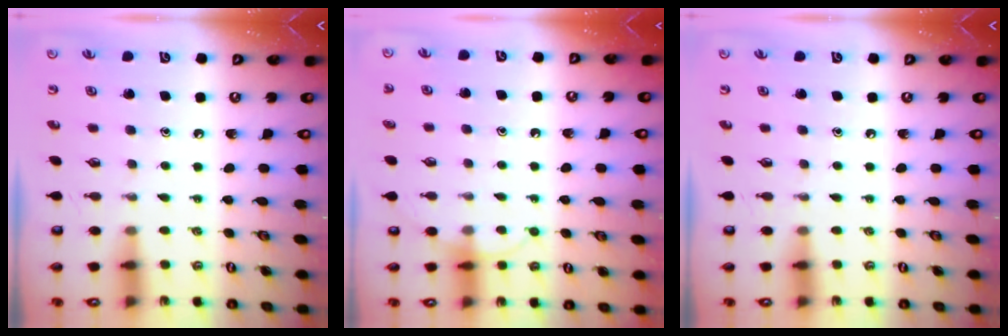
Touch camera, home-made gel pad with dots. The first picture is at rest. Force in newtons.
{"total": 5.4, "press": 5.4, "slide": 0.5}
{"total": 0.0}